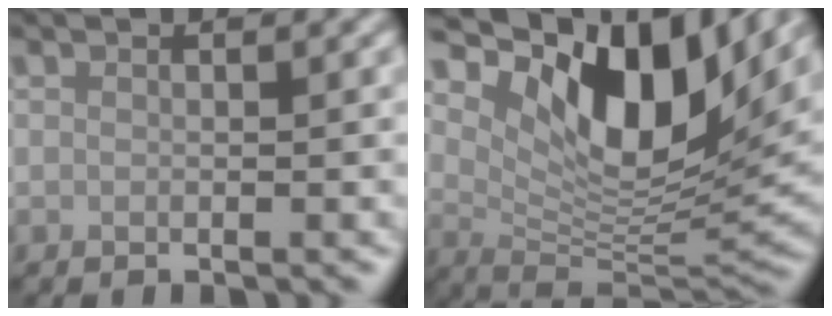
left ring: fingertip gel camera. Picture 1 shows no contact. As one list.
[{"total": 11.4, "force": [5.8, 5.3, 8.3], "torque": [-0.134, -0.009, 0.108]}]